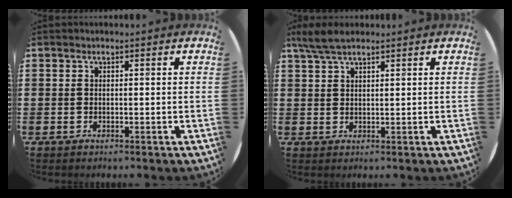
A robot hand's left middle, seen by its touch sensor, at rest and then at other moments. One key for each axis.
{"total": 3.7, "fx": 2.9, "fy": 0.8, "fz": 2.1, "tx": -0.046, "ty": 0.004, "tz": 0.054}